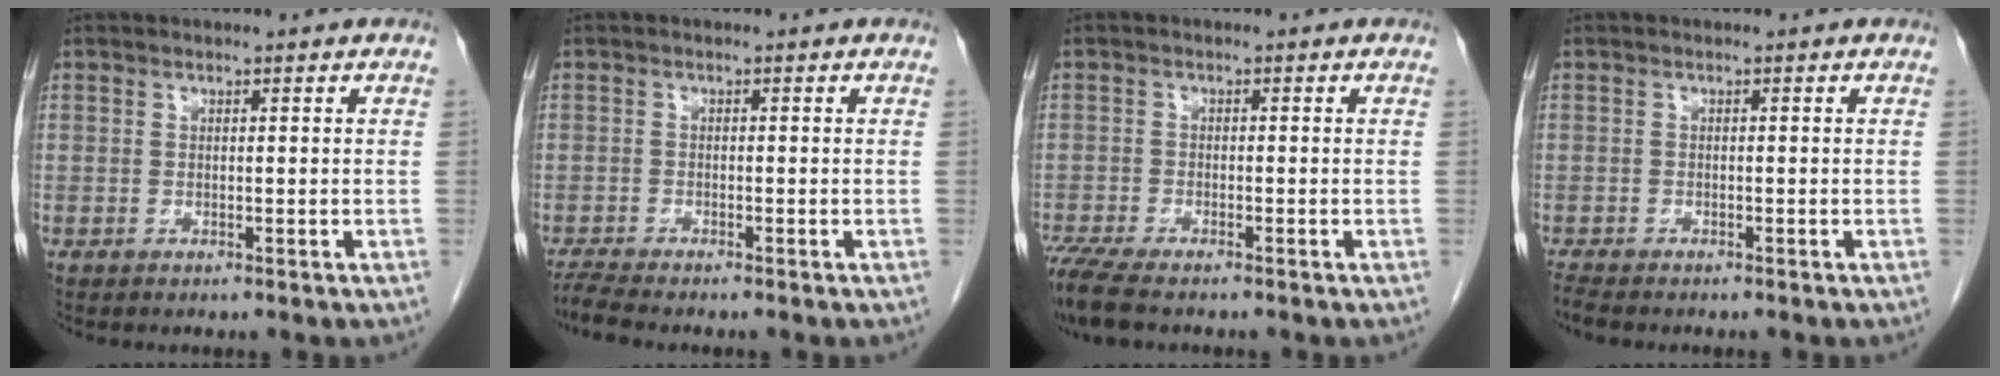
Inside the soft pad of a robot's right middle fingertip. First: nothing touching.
{"total": 2.9, "force": [-2.7, -0.5, 1.0], "torque": [-0.028, -0.015, -0.051]}
{"total": 6.5, "force": [-5.3, 1.2, 3.6], "torque": [-0.072, -0.018, -0.094]}
{"total": 2.2, "force": [-2.0, 0.5, 0.9], "torque": [-0.024, -0.007, -0.032]}